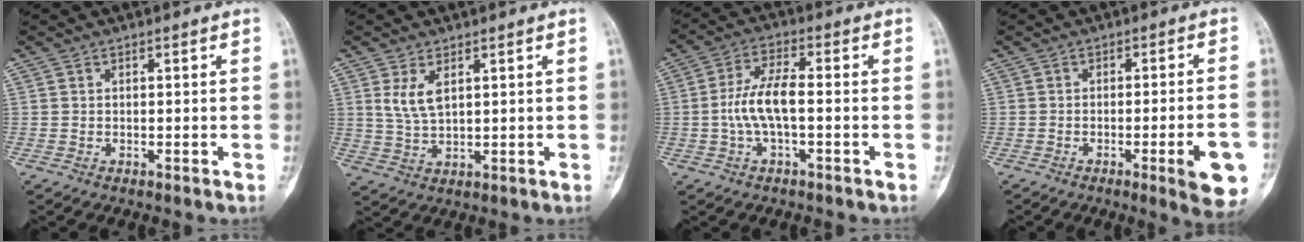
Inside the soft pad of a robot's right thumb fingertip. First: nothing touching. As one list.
[{"total": 4.9, "force": [2.0, 2.1, 3.9], "torque": [-0.078, -0.011, 0.050]}, {"total": 7.7, "force": [-1.1, 2.7, 7.1], "torque": [-0.155, 0.025, -0.026]}, {"total": 9.6, "force": [-3.5, 1.4, 8.9], "torque": [-0.105, 0.006, -0.040]}]